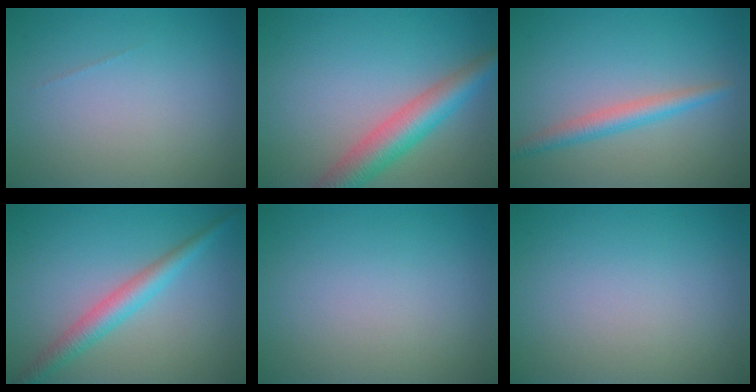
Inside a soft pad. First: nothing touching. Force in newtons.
{"total": 5.3, "press": 5.3, "slide": 0.2}
{"total": 2.5, "press": 2.5, "slide": 0.0}
{"total": 3.3, "press": 3.3, "slide": 0.1}
{"total": 0.0}
{"total": 0.0}